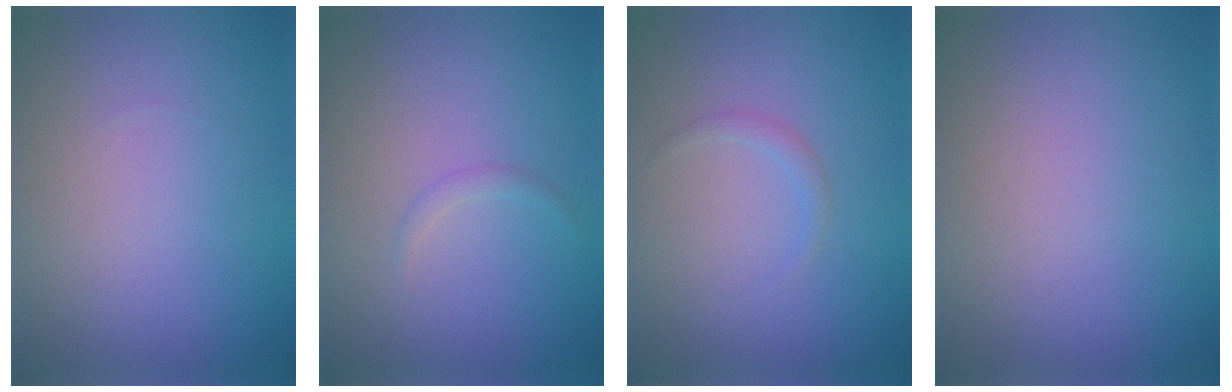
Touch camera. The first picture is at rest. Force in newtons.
{"total": 0.7, "press": 0.7, "slide": 0.0}
{"total": 0.8, "press": 0.8, "slide": 0.1}
{"total": 0.0}